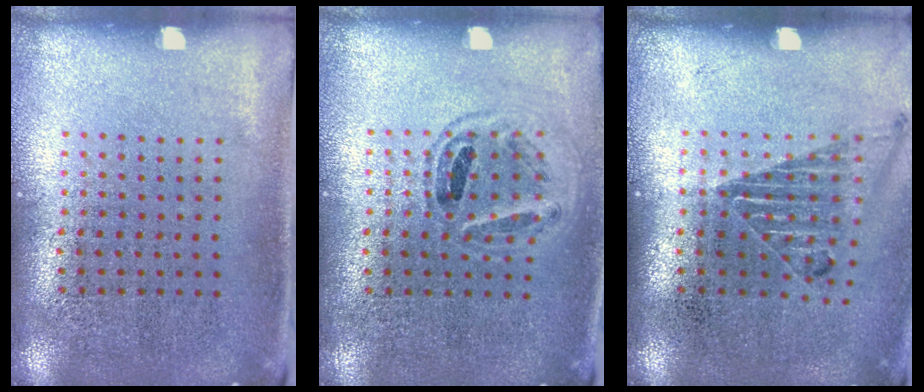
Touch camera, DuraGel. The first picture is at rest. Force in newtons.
{"total": 0.9, "press": 0.8, "slide": 0.3}
{"total": 1.2, "press": 1.1, "slide": 0.3}